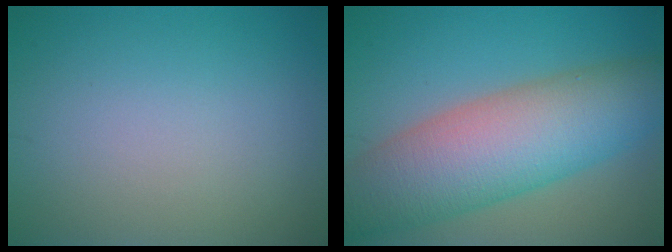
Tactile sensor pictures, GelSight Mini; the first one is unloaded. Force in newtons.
{"total": 10.6, "press": 10.6, "slide": 0.5}